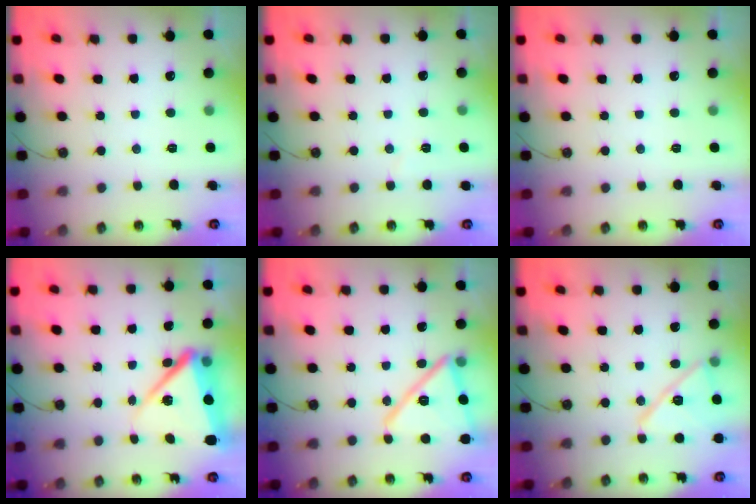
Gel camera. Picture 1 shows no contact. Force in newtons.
{"total": 2.3, "press": 1.7, "slide": 1.6}
{"total": 0.0}
{"total": 13.0, "press": 10.5, "slide": 7.7}
{"total": 17.0, "press": 17.0, "slide": 1.3}
{"total": 15.0, "press": 14.9, "slide": 0.8}